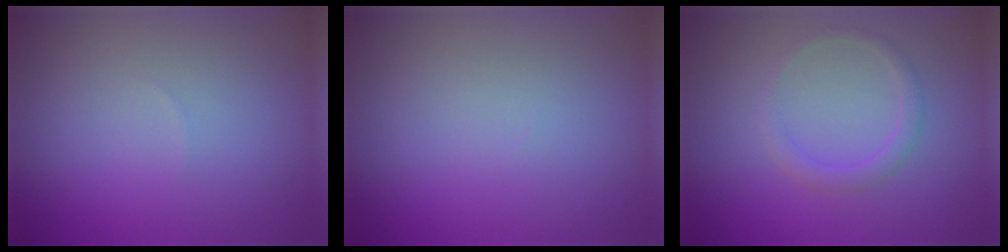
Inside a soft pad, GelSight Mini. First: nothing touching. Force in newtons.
{"total": 0.0}
{"total": 1.6, "press": 1.6, "slide": 0.1}